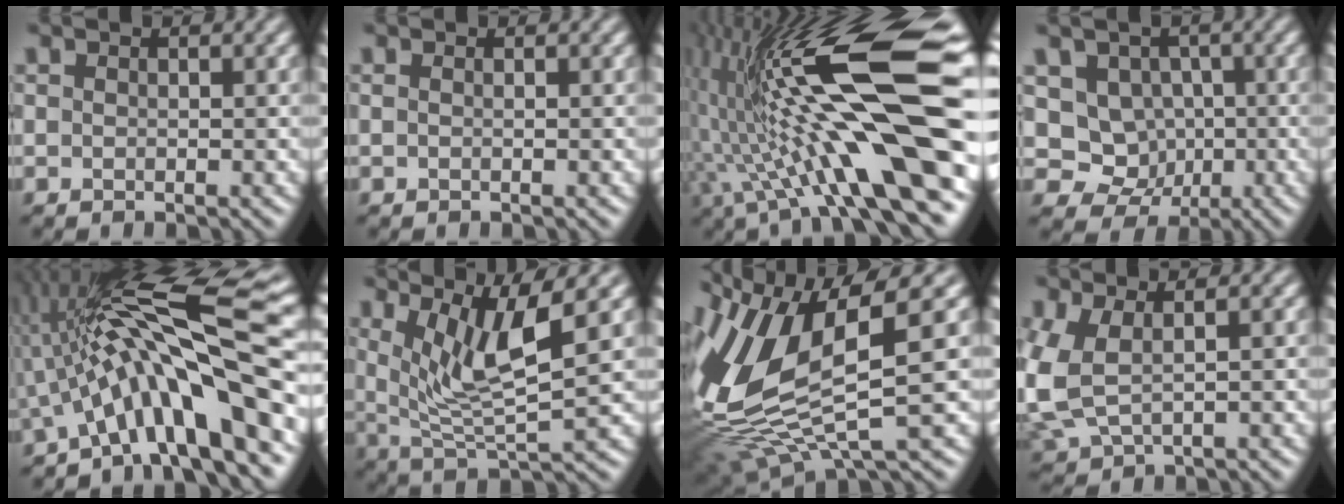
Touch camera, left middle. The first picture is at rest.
{"total": 0.0}
{"total": 16.2, "force": [1.5, 3.3, 15.8], "torque": [-0.261, 0.012, 0.024]}
{"total": 6.4, "force": [0.2, 5.8, 2.7], "torque": [-0.037, 0.023, -0.027]}
{"total": 13.1, "force": [-1.2, 2.6, 12.8], "torque": [-0.195, 0.030, -0.022]}
{"total": 5.6, "force": [2.2, 0.9, 5.1], "torque": [-0.106, -0.004, 0.046]}
{"total": 10.7, "force": [1.7, 3.8, 9.9], "torque": [-0.229, -0.008, 0.037]}
{"total": 5.2, "force": [0.4, 3.1, 4.2], "torque": [-0.118, -0.008, 0.012]}